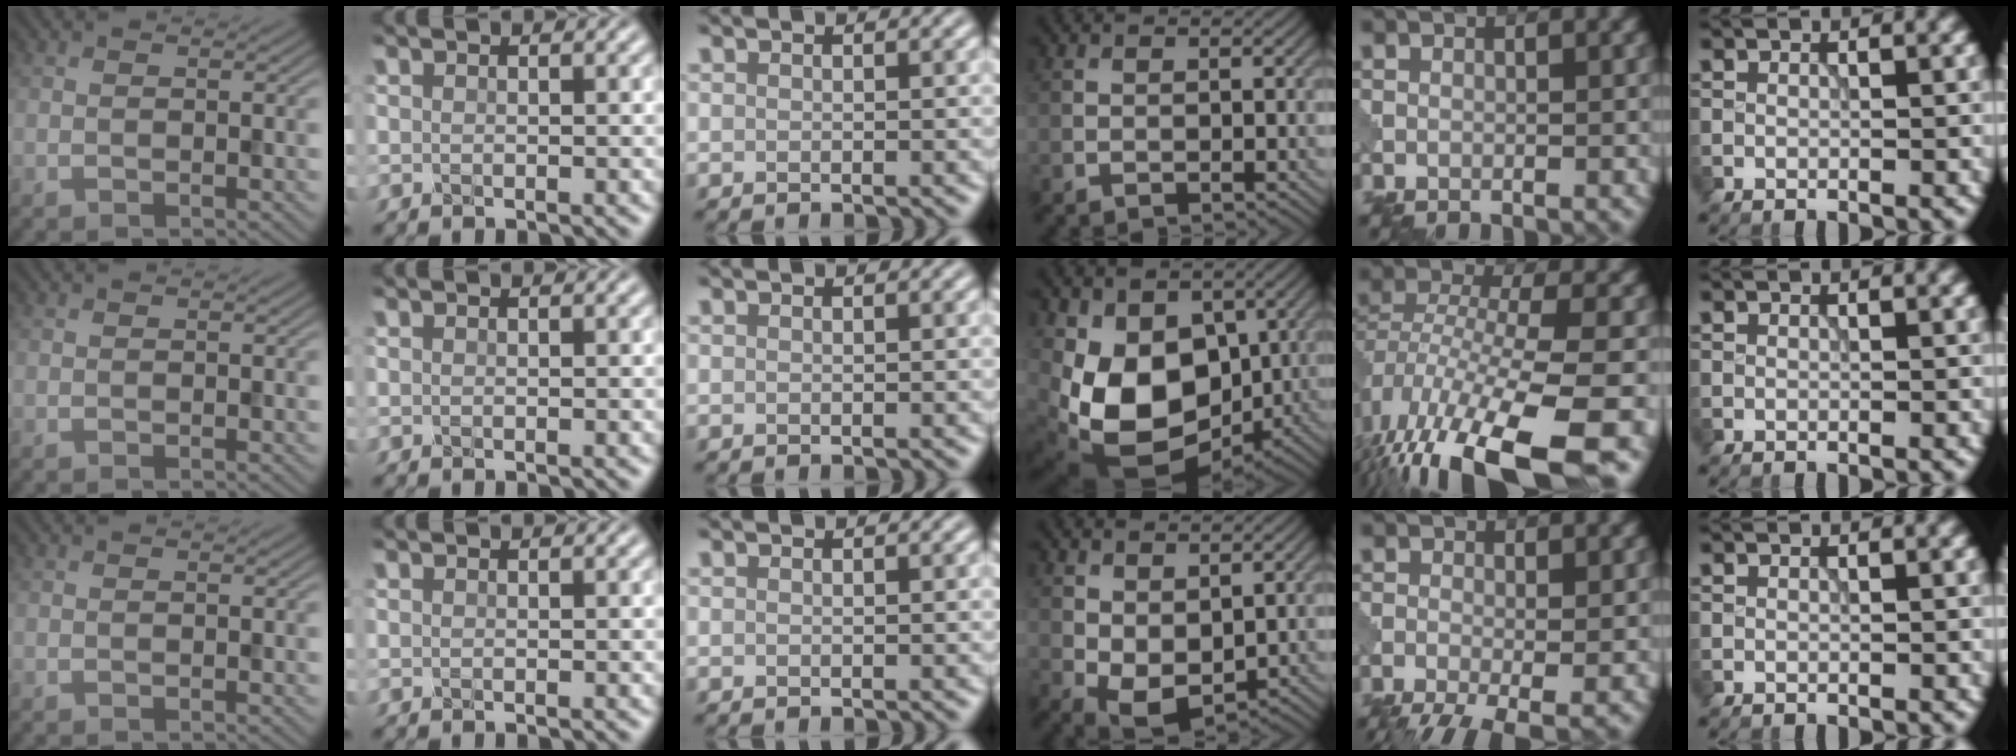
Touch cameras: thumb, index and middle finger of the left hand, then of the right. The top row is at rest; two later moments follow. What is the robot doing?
{"motion": "squeeze", "object": "foam earplug"}